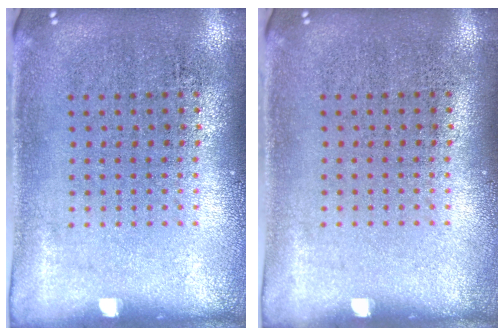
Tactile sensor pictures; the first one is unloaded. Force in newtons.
{"total": 0.0}